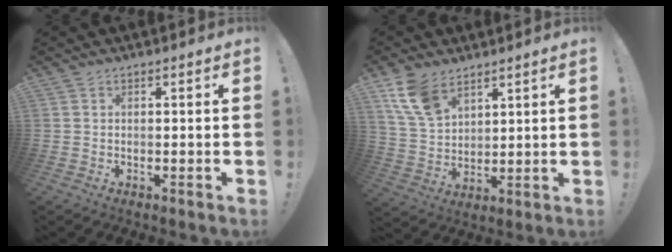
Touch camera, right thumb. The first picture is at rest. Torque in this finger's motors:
{"motor_torque": [0.59, 0.98, 1.03, 0.78, 0.04]}